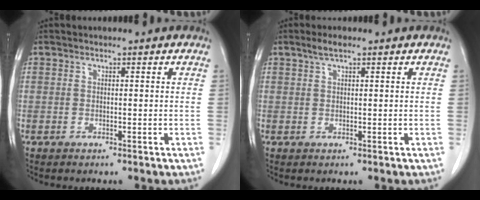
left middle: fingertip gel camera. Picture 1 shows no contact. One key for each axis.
{"total": 1.9, "fx": 1.3, "fy": 0.3, "fz": 1.3, "tx": -0.031, "ty": 0.008, "tz": 0.026}